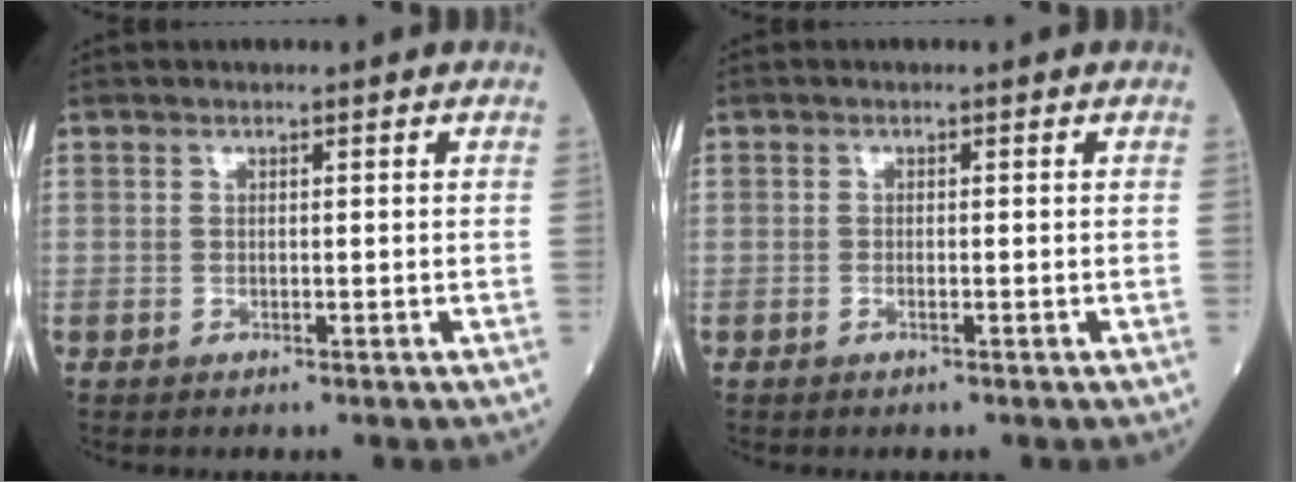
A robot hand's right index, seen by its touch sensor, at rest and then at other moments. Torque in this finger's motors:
{"motor_torque": [-0.06, -0.01, -0.03, -0.01]}